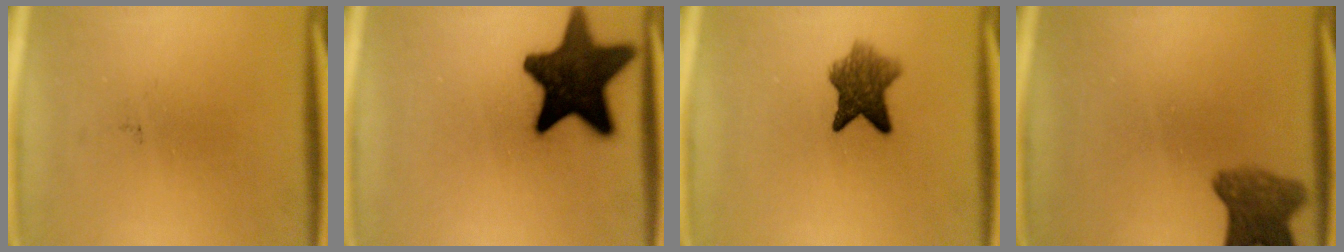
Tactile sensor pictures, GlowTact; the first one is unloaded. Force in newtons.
{"total": 17.3}
{"total": 6.7}
{"total": 6.2}